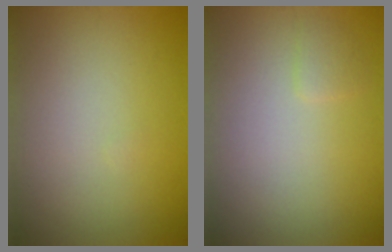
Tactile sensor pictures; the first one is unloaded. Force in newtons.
{"total": 0.8, "press": 0.8, "slide": 0.1}